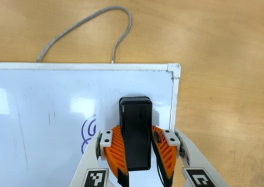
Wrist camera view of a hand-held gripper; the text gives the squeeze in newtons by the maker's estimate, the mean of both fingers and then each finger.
{"total": 14.3, "left": 13.6, "right": 15.1}